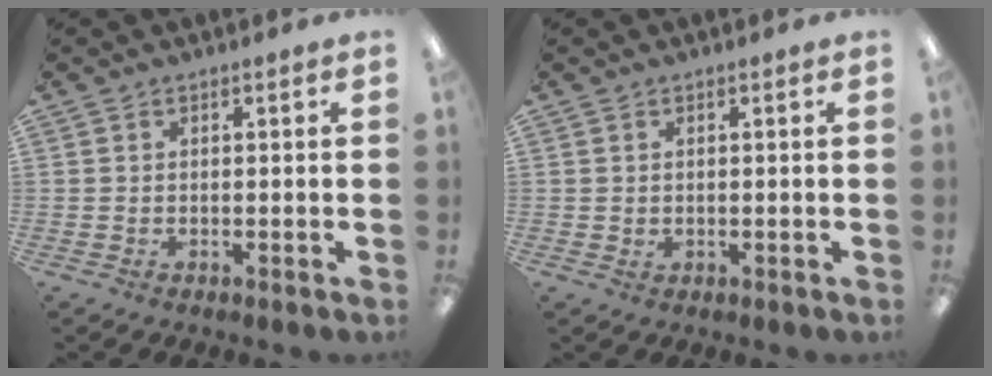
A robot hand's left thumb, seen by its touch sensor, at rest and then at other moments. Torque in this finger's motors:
{"motor_torque": [-0.30, 0.20, -0.19, 0.08, 0.02]}